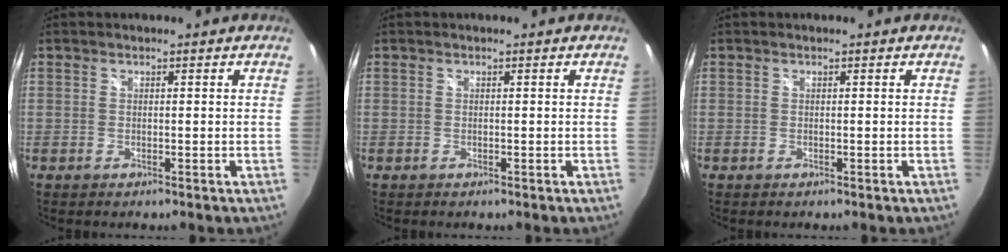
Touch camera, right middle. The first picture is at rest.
{"total": 0.0}
{"total": 0.0}